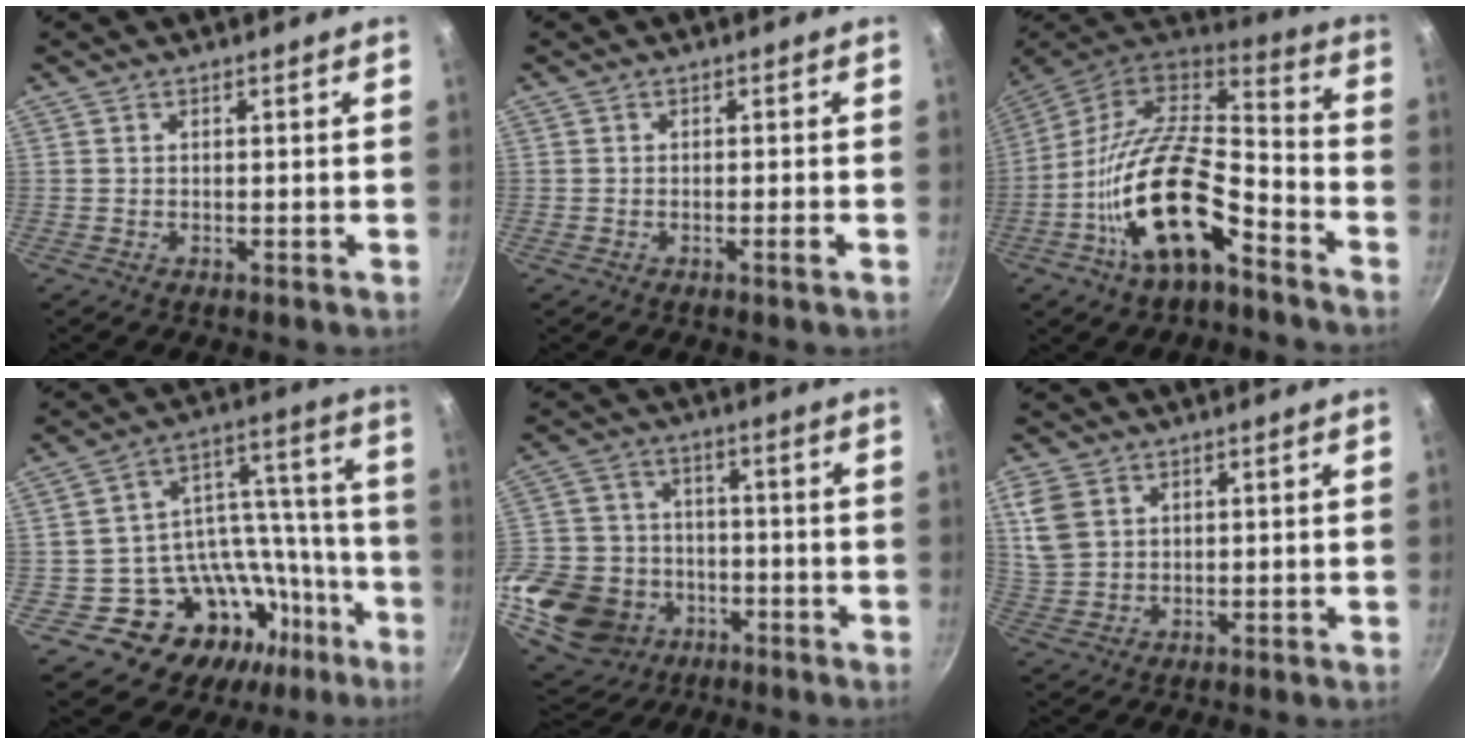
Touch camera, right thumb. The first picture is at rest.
{"total": 1.3, "force": [-0.7, 0.0, 1.1], "torque": [-0.020, 0.007, -0.010]}
{"total": 22.3, "force": [-9.3, 9.8, 17.8], "torque": [-0.306, 0.052, -0.181]}
{"total": 22.1, "force": [-11.8, 15.1, 11.0], "torque": [-0.091, 0.105, -0.180]}
{"total": 22.3, "force": [-8.3, 17.7, 10.7], "torque": [-0.220, 0.038, -0.130]}
{"total": 6.9, "force": [2.7, 5.1, 3.8], "torque": [-0.064, -0.007, 0.062]}